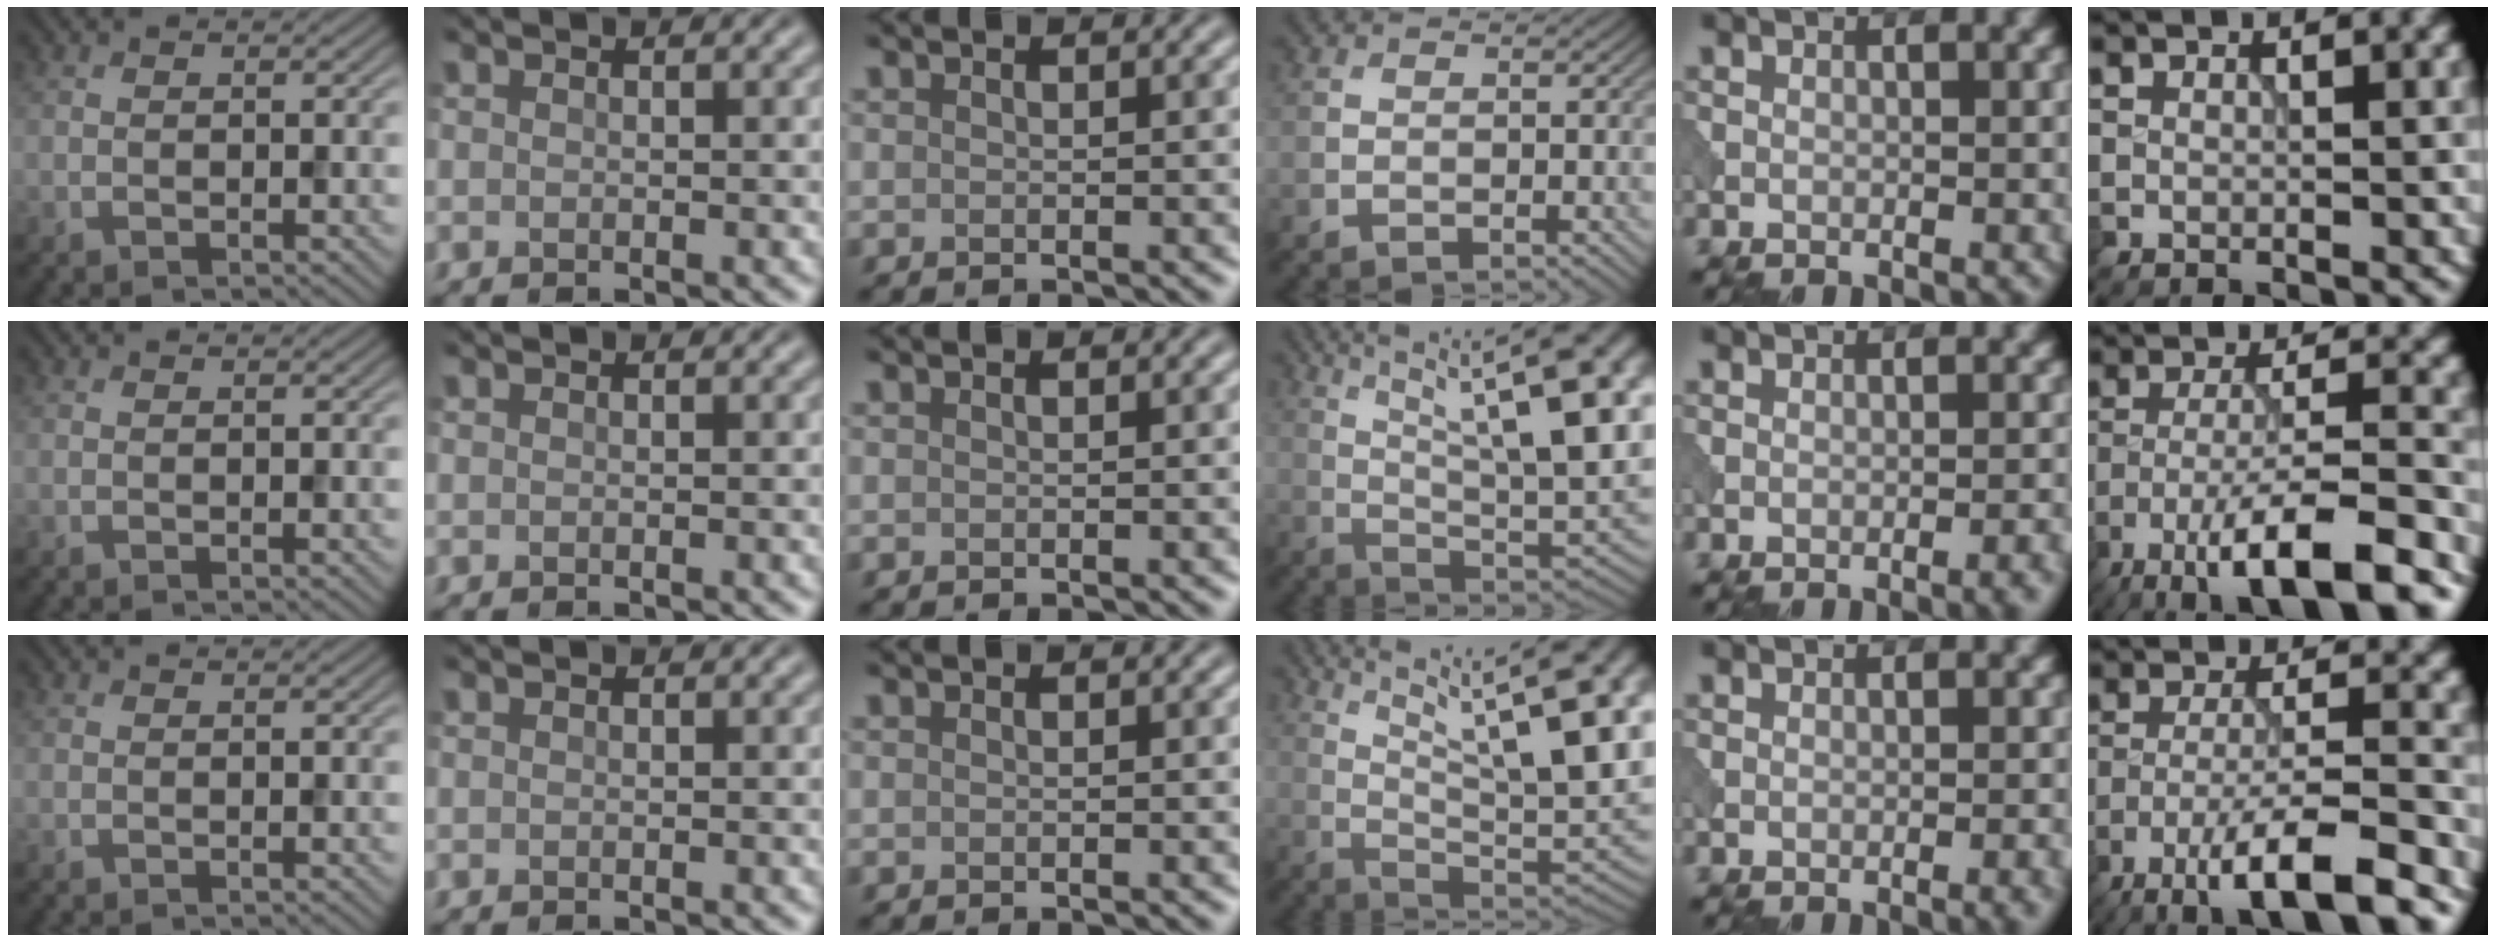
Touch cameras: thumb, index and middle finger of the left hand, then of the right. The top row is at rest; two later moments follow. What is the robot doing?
{"motion": "pour", "object": "beaker"}